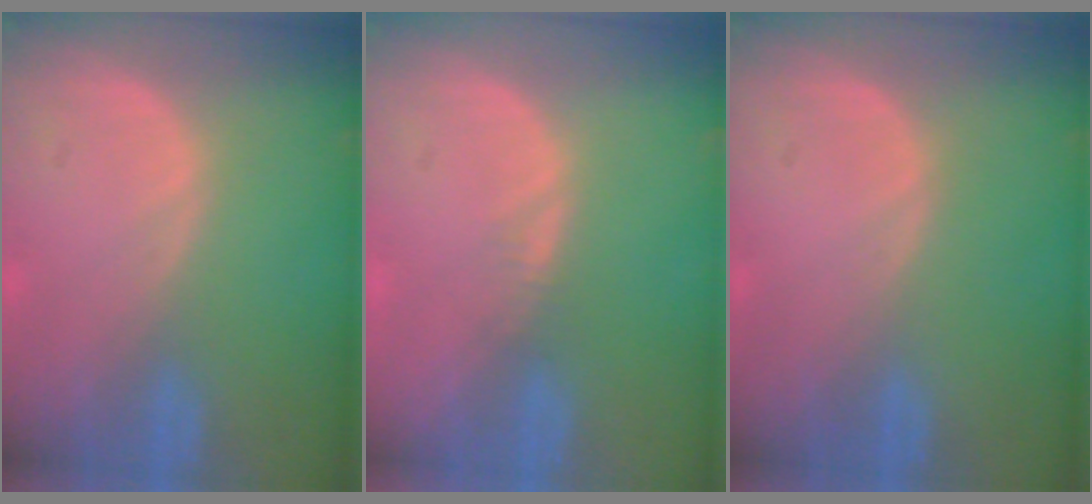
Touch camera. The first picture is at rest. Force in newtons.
{"total": 0.8, "press": 0.8, "slide": 0.1}
{"total": 0.0}